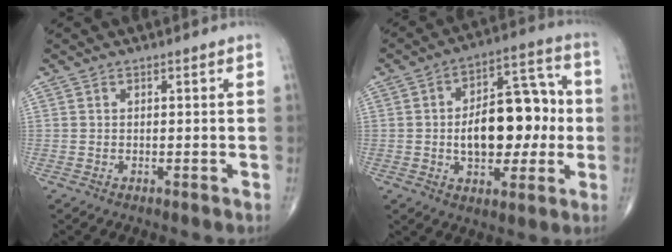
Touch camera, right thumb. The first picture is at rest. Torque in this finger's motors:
{"motor_torque": [1.74, 1.84, 1.30, 0.39, 0.34]}